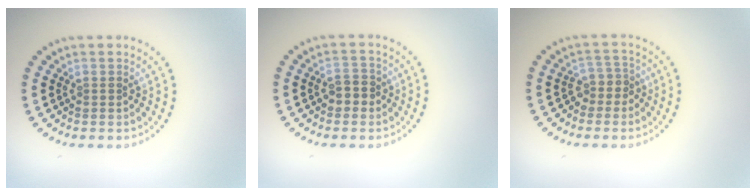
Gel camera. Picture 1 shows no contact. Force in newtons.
{"total": 1.9, "press": 1.7, "slide": 0.7}
{"total": 1.9, "press": 1.5, "slide": 1.1}